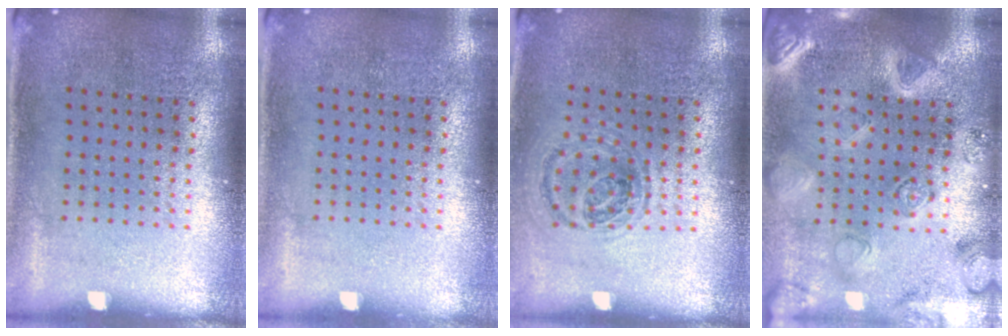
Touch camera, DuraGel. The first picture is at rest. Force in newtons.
{"total": 0.0}
{"total": 0.9, "press": 0.9, "slide": 0.3}
{"total": 3.0, "press": 2.8, "slide": 0.8}